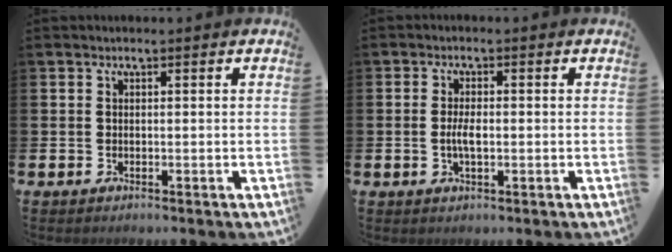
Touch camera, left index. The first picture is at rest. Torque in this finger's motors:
{"motor_torque": [0.70, 0.14, 0.14, 0.11]}